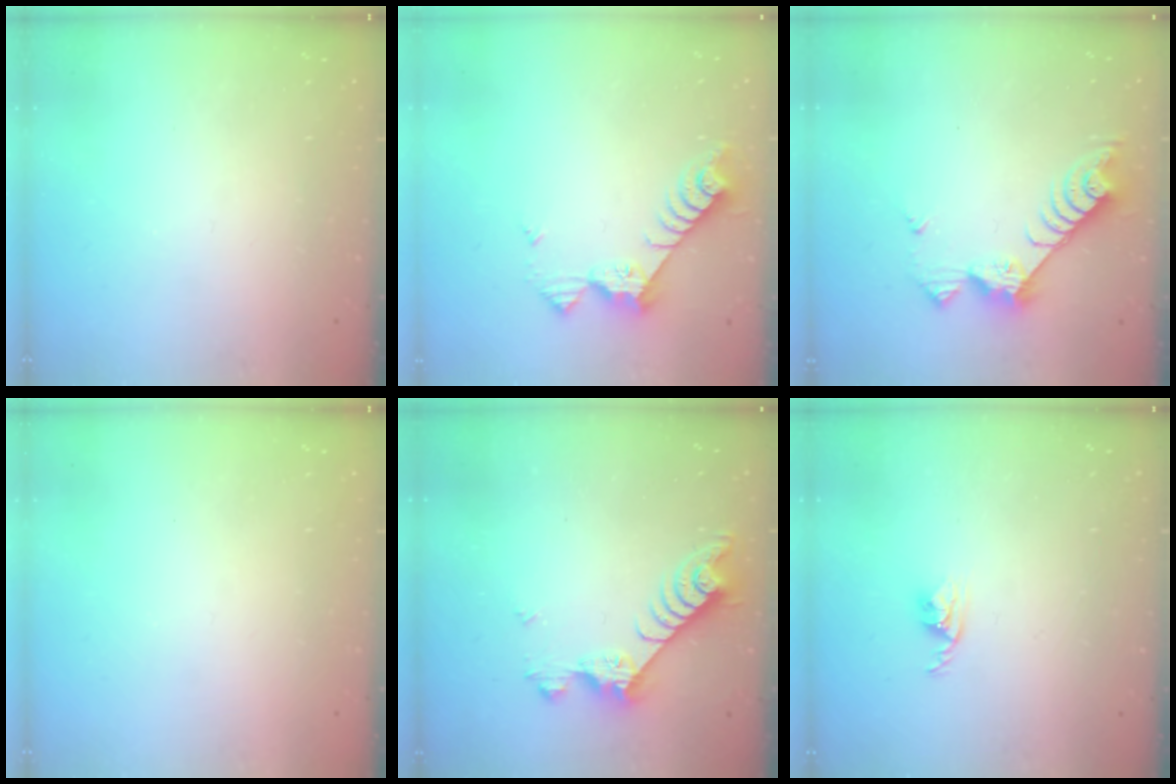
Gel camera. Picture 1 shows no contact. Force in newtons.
{"total": 8.6, "press": 8.5, "slide": 0.8}
{"total": 8.4, "press": 8.3, "slide": 0.7}
{"total": 0.0}
{"total": 7.0, "press": 7.0, "slide": 0.5}
{"total": 2.9, "press": 2.9, "slide": 0.4}